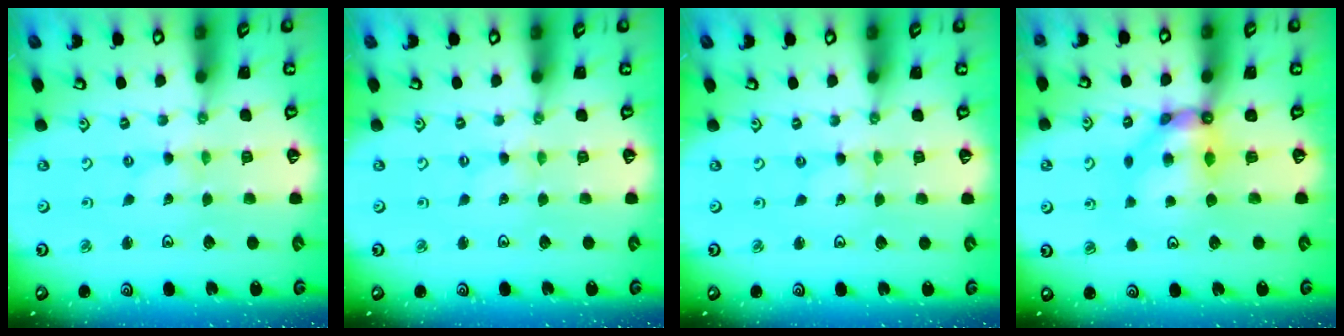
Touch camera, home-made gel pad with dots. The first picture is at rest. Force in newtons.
{"total": 0.0}
{"total": 0.0}
{"total": 8.7, "press": 8.6, "slide": 1.2}